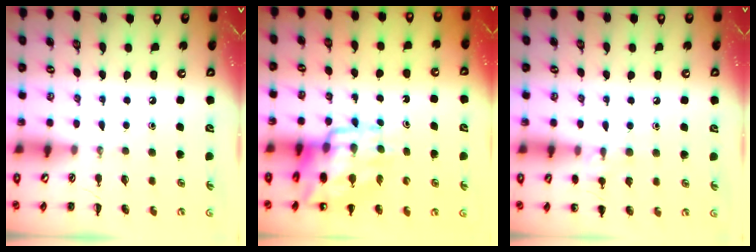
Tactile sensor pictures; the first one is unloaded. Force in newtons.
{"total": 14.7, "press": 14.2, "slide": 3.8}
{"total": 7.2, "press": 6.8, "slide": 2.2}